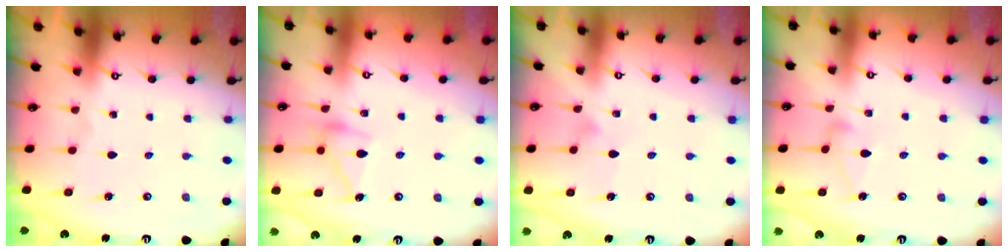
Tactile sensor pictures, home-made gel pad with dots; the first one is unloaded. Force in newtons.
{"total": 14.3, "press": 14.2, "slide": 0.8}
{"total": 3.3, "press": 3.3, "slide": 0.1}
{"total": 7.2, "press": 7.2, "slide": 0.4}